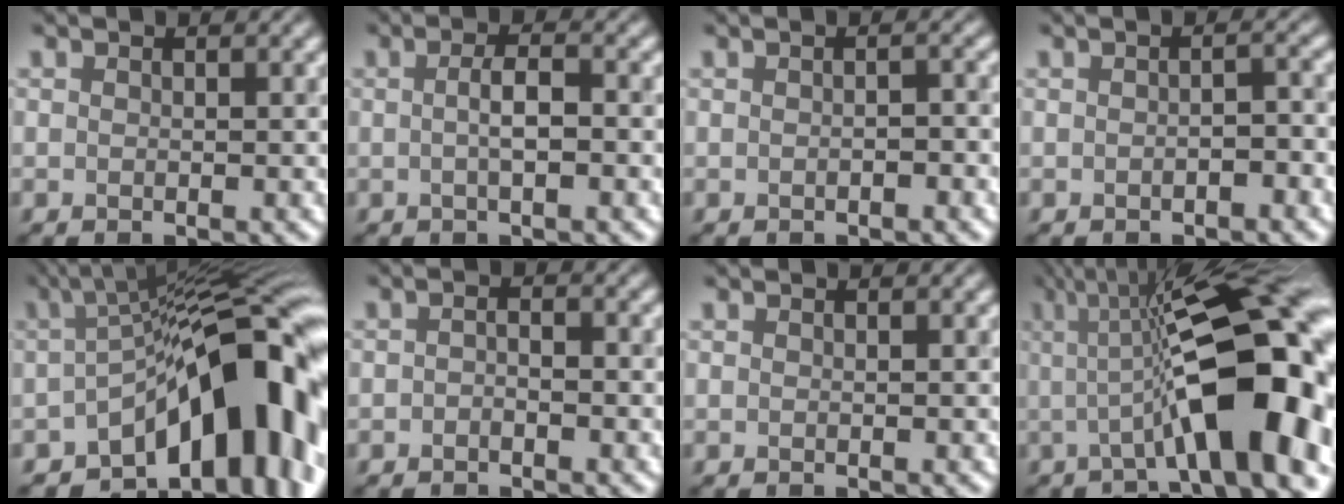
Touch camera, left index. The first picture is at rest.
{"total": 2.4, "force": [-0.2, 0.6, 2.3], "torque": [-0.040, 0.003, -0.005]}
{"total": 1.2, "force": [-0.5, 0.3, 1.0], "torque": [-0.016, 0.001, -0.009]}
{"total": 1.6, "force": [-0.8, 0.5, 1.3], "torque": [-0.022, 0.003, -0.014]}
{"total": 15.2, "force": [-5.1, 6.2, 12.9], "torque": [-0.127, 0.018, -0.087]}
{"total": 1.1, "force": [-0.6, 0.5, 0.9], "torque": [-0.016, 0.002, -0.013]}
{"total": 0.0}
{"total": 14.1, "force": [-0.8, 3.7, 13.5], "torque": [-0.179, 0.023, -0.023]}